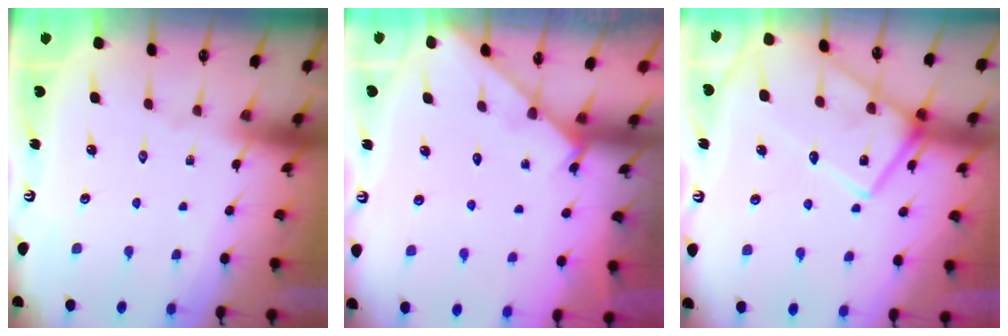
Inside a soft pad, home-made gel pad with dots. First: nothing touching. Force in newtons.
{"total": 1.3, "press": 1.3, "slide": 0.1}
{"total": 17.6, "press": 17.5, "slide": 1.4}